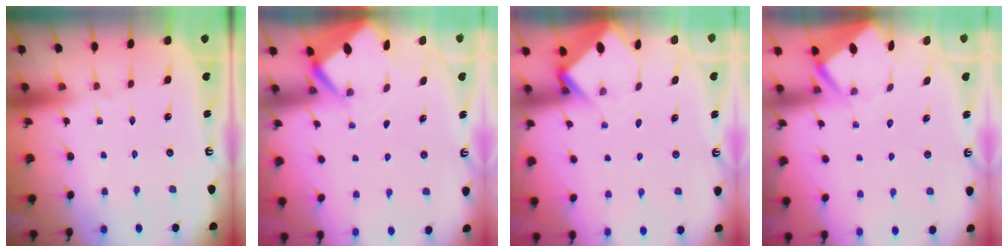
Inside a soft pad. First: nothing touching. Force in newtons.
{"total": 3.0, "press": 3.0, "slide": 0.2}
{"total": 3.5, "press": 3.4, "slide": 0.3}
{"total": 3.2, "press": 3.2, "slide": 0.3}